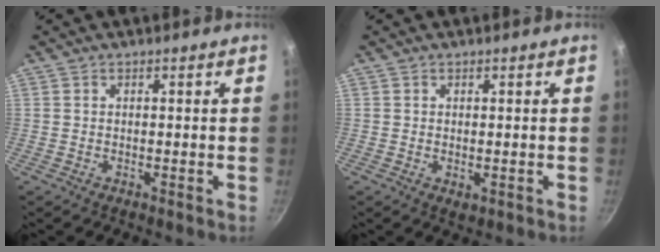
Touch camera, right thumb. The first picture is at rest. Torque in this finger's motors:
{"motor_torque": [-0.79, 0.12, -0.52, 0.12, -0.06]}